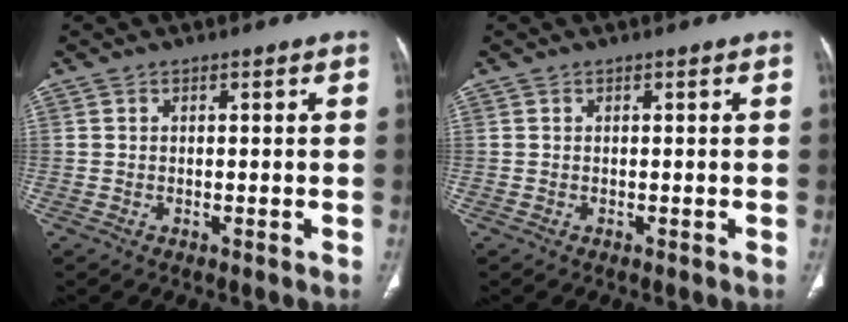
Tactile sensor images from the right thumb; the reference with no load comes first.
{"total": 0.0}